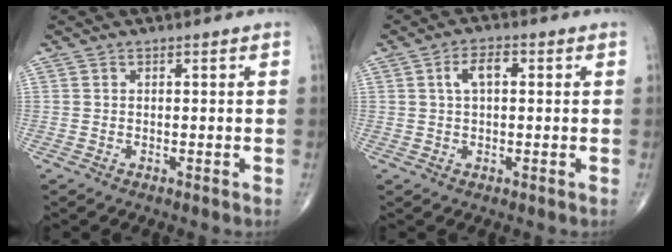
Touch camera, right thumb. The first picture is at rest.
{"total": 4.1, "force": [0.9, 2.1, 3.4], "torque": [-0.066, 0.012, 0.014]}